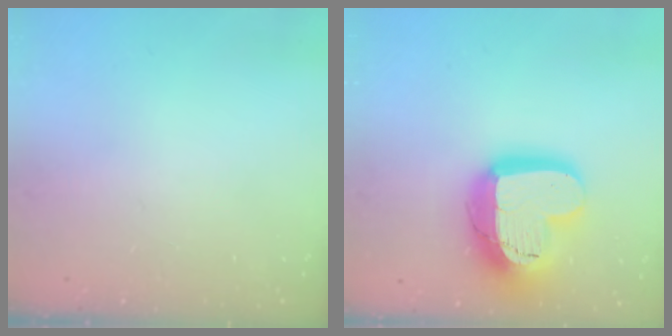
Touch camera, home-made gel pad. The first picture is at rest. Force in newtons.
{"total": 20.1, "press": 20.0, "slide": 1.6}